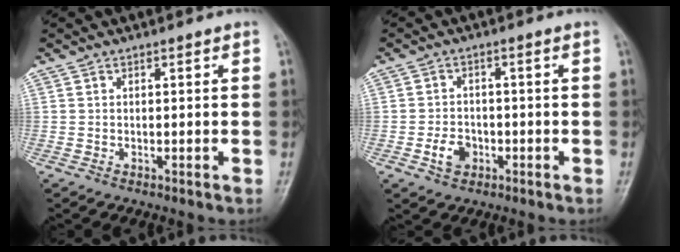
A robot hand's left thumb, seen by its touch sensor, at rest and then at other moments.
{"total": 4.1, "force": [-1.6, 3.1, 2.2], "torque": [-0.026, 0.012, -0.027]}